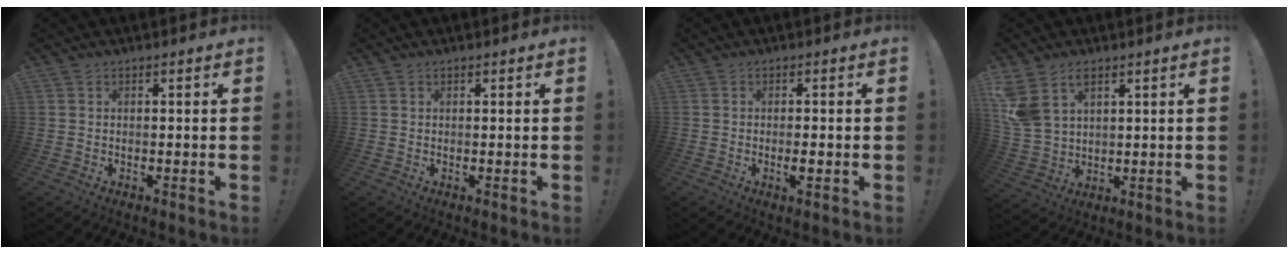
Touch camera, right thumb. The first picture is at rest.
{"total": 0.0}
{"total": 2.5, "force": [-0.8, 0.4, 2.3], "torque": [-0.036, -0.001, -0.014]}
{"total": 8.6, "force": [5.2, 5.3, 4.3], "torque": [-0.084, -0.022, 0.104]}